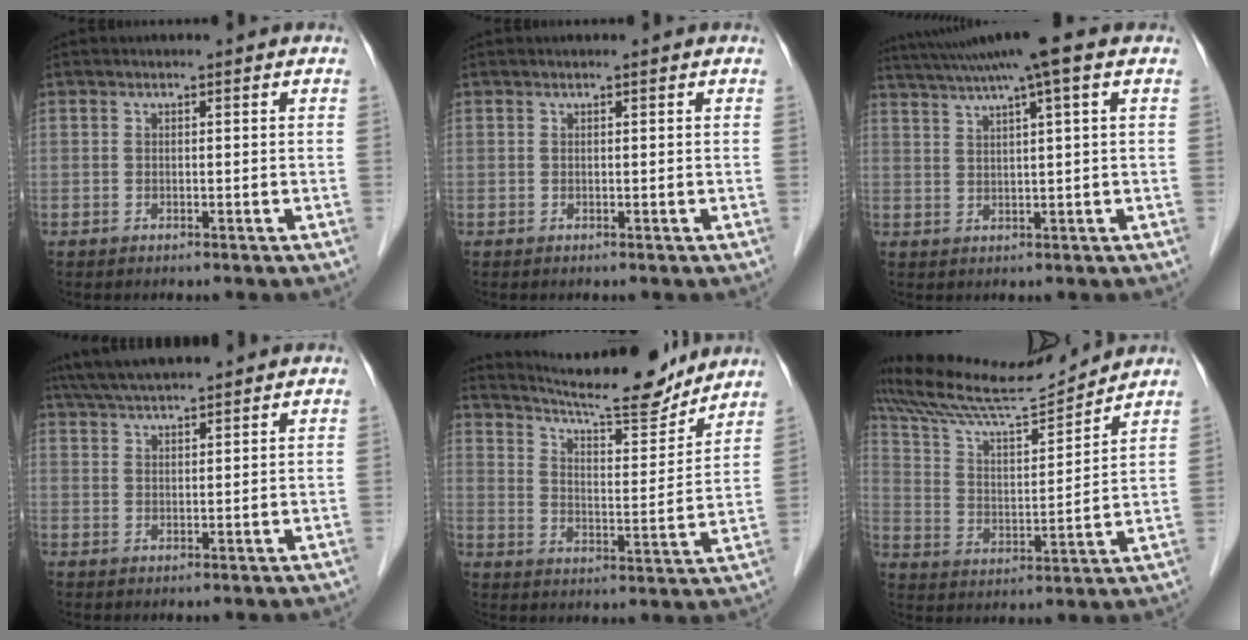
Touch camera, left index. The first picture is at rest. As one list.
[{"total": 0.0}, {"total": 10.1, "force": [7.3, -1.3, 6.9], "torque": [-0.123, 0.028, 0.103]}, {"total": 8.5, "force": [7.6, 0.7, 3.8], "torque": [-0.068, 0.034, 0.123]}, {"total": 17.0, "force": [15.6, 1.5, 6.3], "torque": [-0.110, -0.015, 0.229]}, {"total": 14.5, "force": [13.9, -0.1, 4.2], "torque": [-0.088, 0.002, 0.244]}]